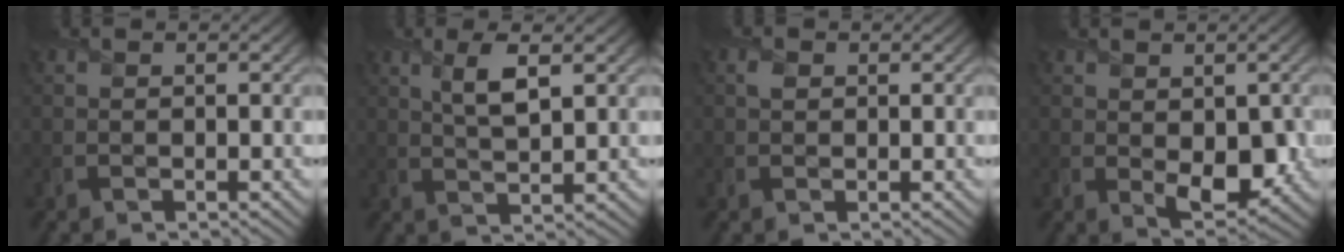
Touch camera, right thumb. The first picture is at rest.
{"total": 4.4, "force": [1.9, 1.1, 3.7], "torque": [-0.082, 0.003, 0.038]}
{"total": 0.8, "force": [0.2, 0.6, 0.4], "torque": [-0.013, 0.003, -0.001]}
{"total": 4.8, "force": [-0.1, 3.0, 3.7], "torque": [-0.065, -0.020, 0.007]}